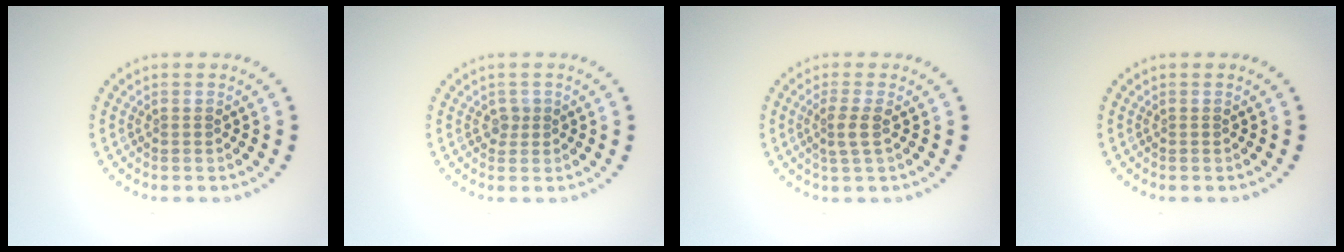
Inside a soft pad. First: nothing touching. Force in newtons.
{"total": 0.9, "press": 0.8, "slide": 0.4}
{"total": 1.9, "press": 1.5, "slide": 1.2}
{"total": 0.0}